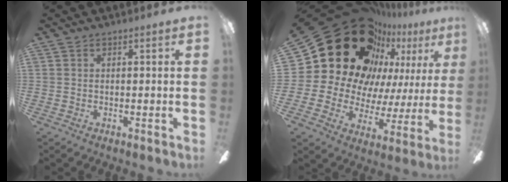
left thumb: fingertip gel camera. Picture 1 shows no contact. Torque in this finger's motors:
{"motor_torque": [1.58, 3.43, 1.35, -1.42, 0.15]}